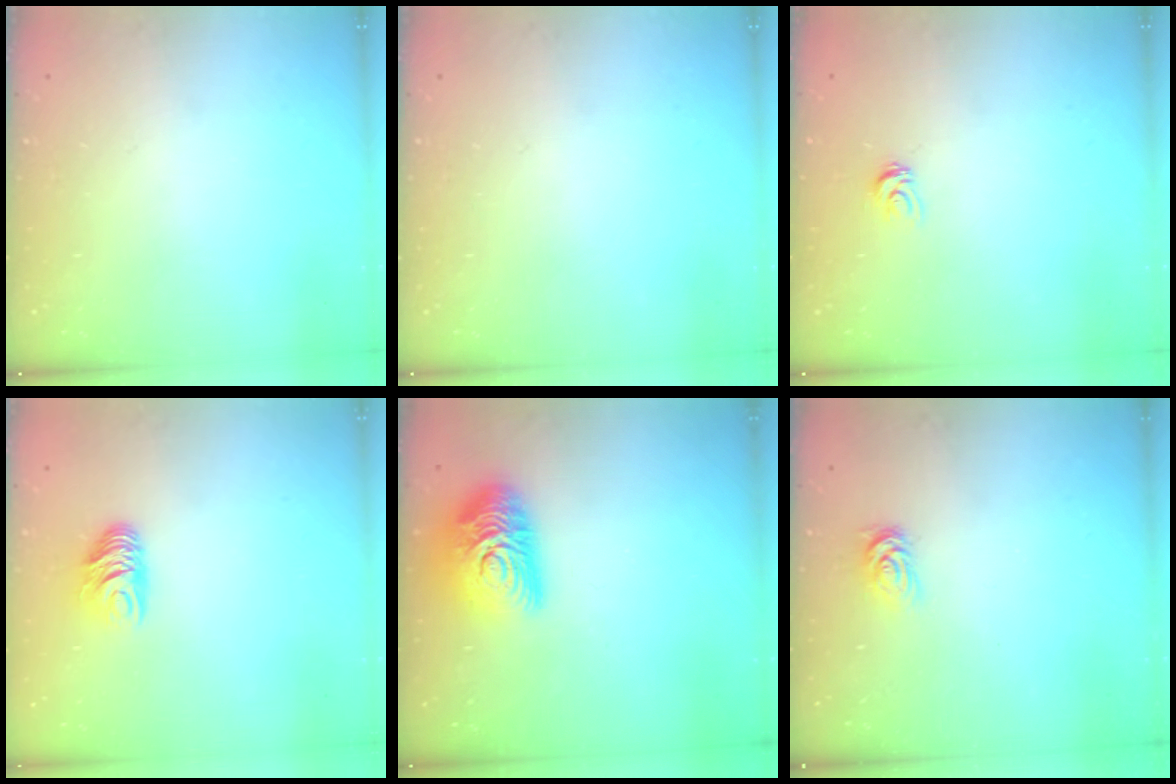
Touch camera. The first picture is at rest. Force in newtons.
{"total": 0.0}
{"total": 3.6, "press": 3.6, "slide": 0.1}
{"total": 7.5, "press": 7.5, "slide": 0.7}
{"total": 15.8, "press": 15.7, "slide": 0.9}
{"total": 2.6, "press": 2.6, "slide": 0.4}